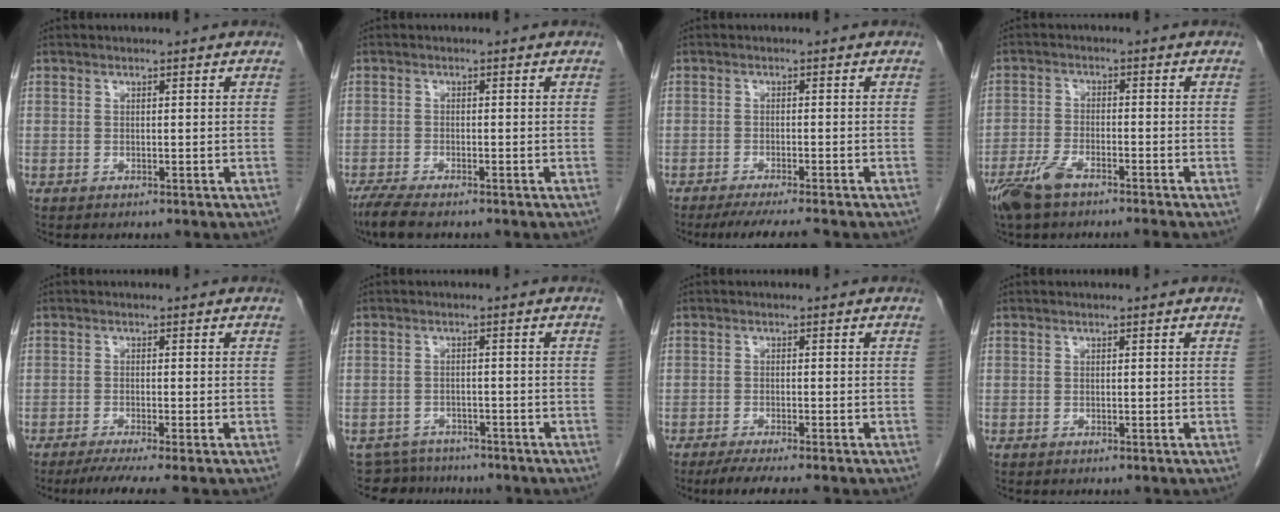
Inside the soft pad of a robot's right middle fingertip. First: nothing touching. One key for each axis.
{"total": 4.5, "fx": -3.6, "fy": 0.8, "fz": 2.6, "tx": -0.054, "ty": -0.014, "tz": -0.060}
{"total": 7.0, "fx": -6.0, "fy": -0.1, "fz": 3.6, "tx": -0.039, "ty": -0.016, "tz": -0.092}
{"total": 6.1, "fx": -4.7, "fy": 0.9, "fz": 3.8, "tx": -0.081, "ty": -0.014, "tz": -0.090}
{"total": 5.0, "fx": -3.9, "fy": -0.2, "fz": 3.1, "tx": -0.043, "ty": -0.011, "tz": -0.062}
{"total": 5.4, "fx": -4.9, "fy": 2.3, "fz": -0.7, "tx": 0.013, "ty": 0.009, "tz": -0.071}
{"total": 4.9, "fx": -4.0, "fy": -0.2, "fz": 2.9, "tx": -0.042, "ty": -0.011, "tz": -0.064}
{"total": 0.0}